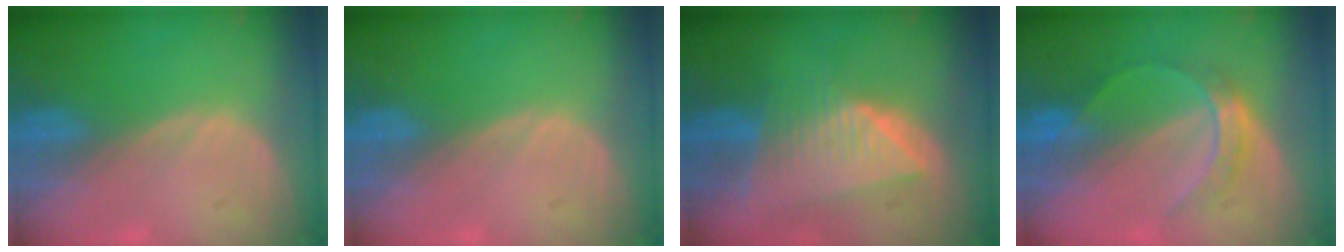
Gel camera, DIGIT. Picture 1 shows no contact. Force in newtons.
{"total": 0.0}
{"total": 8.4, "press": 7.6, "slide": 3.7}
{"total": 5.0, "press": 4.7, "slide": 1.5}